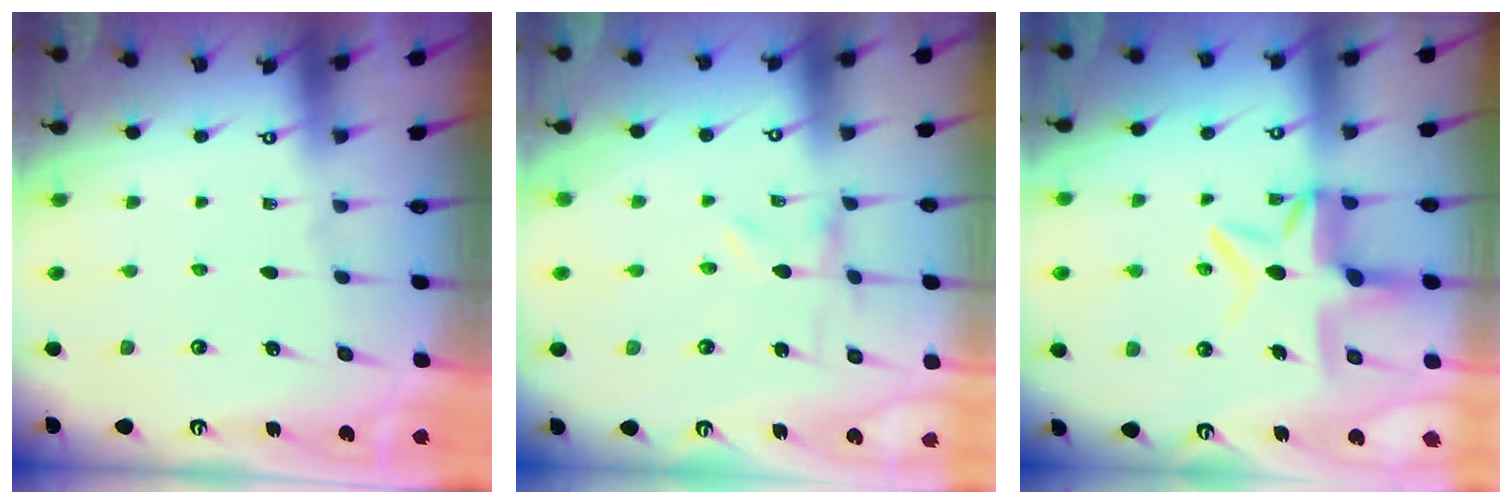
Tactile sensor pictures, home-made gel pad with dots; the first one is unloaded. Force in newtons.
{"total": 0.0}
{"total": 7.9, "press": 7.6, "slide": 2.2}